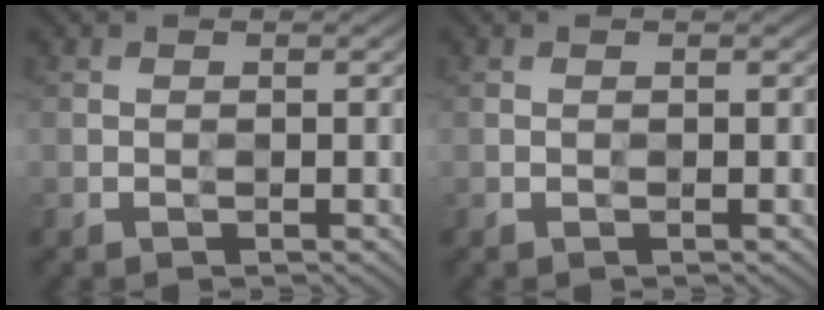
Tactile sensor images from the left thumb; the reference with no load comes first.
{"total": 0.0}